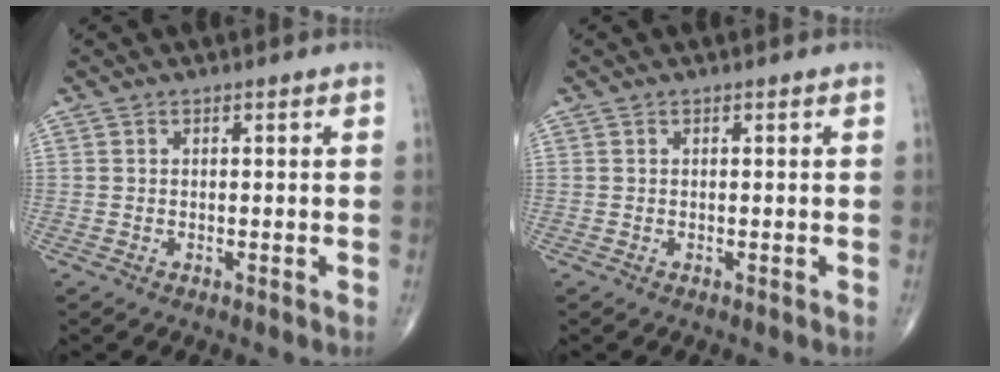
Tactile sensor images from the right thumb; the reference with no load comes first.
{"total": 0.0}